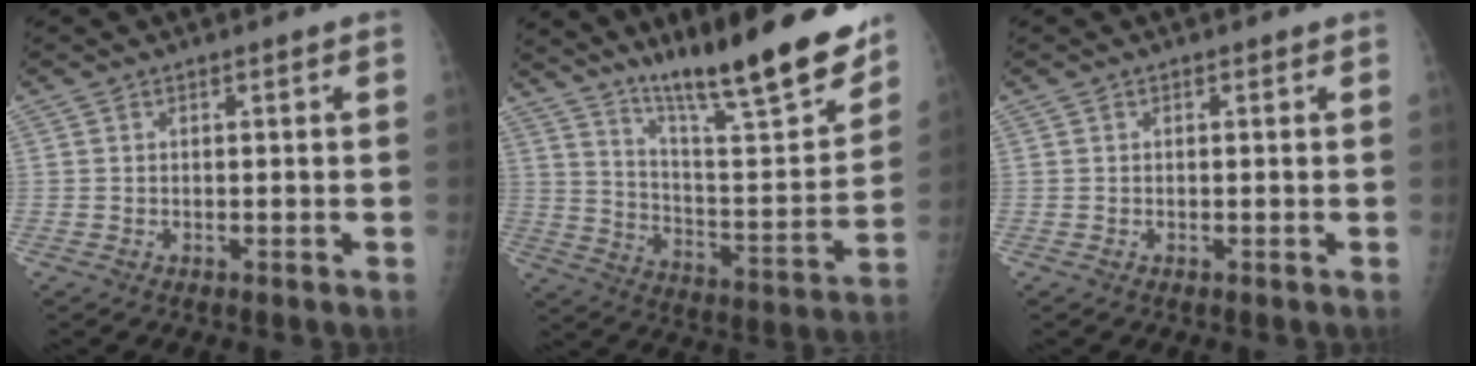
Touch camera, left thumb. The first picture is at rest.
{"total": 22.1, "force": [16.7, 2.8, 14.2], "torque": [-0.194, -0.091, 0.275]}
{"total": 0.0}